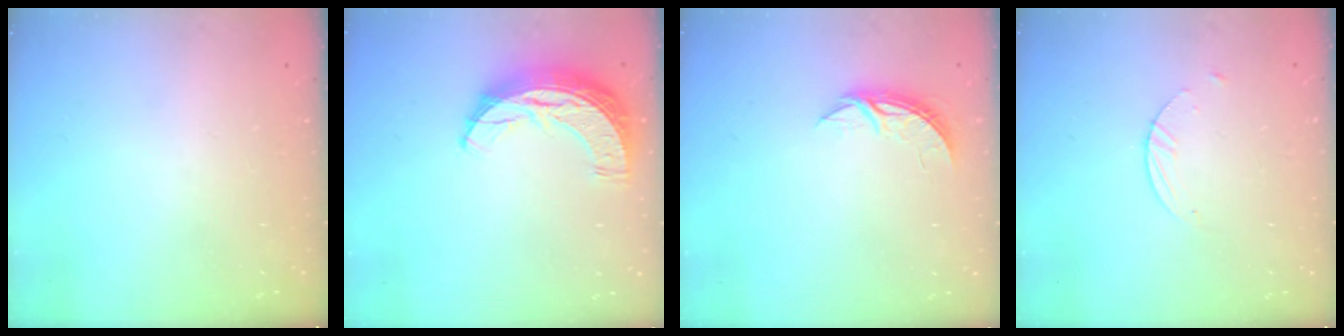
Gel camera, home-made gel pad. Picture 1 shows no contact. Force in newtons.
{"total": 11.3, "press": 11.2, "slide": 0.7}
{"total": 4.3, "press": 4.3, "slide": 0.3}
{"total": 2.1, "press": 2.1, "slide": 0.2}